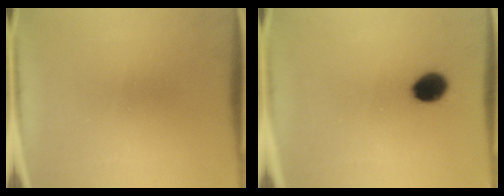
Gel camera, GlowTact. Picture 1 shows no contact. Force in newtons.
{"total": 6.7}